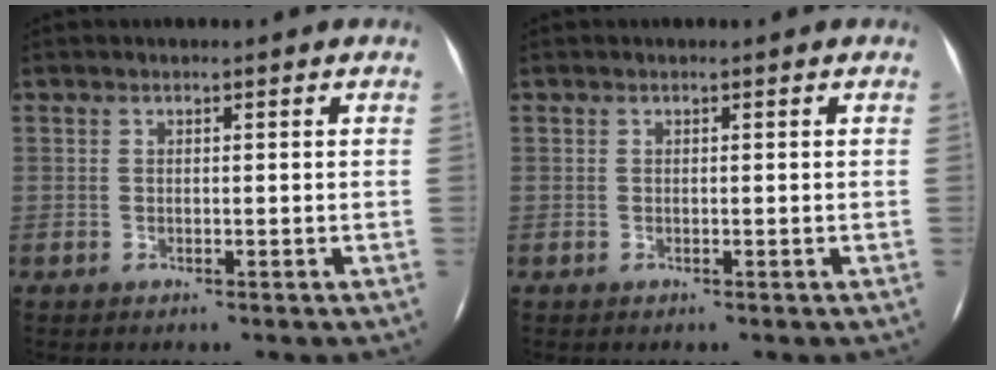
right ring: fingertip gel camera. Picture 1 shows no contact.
{"total": 0.0}